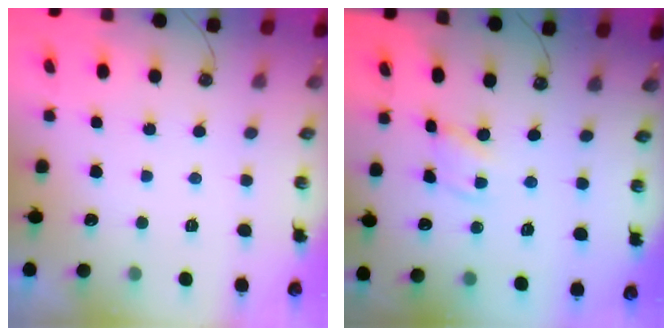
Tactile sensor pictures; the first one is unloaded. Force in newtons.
{"total": 1.9, "press": 1.9, "slide": 0.3}